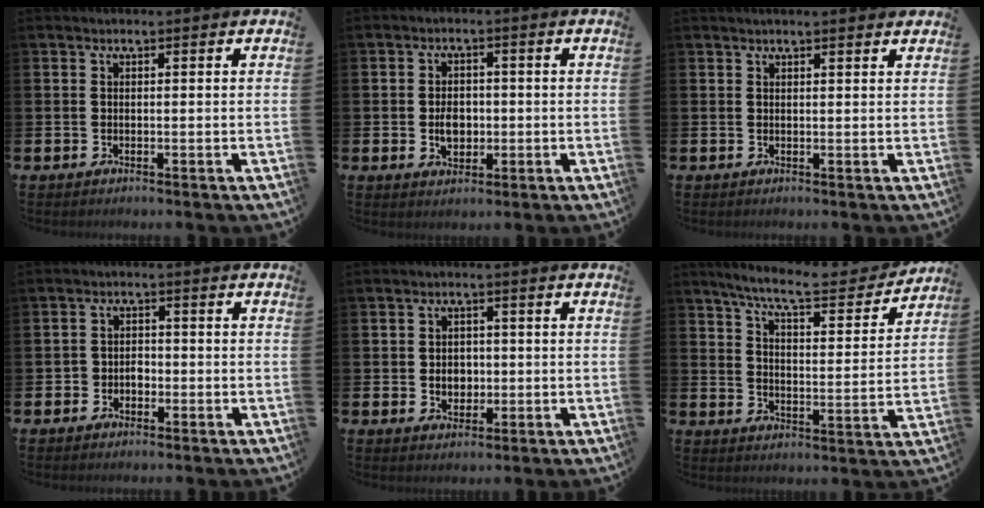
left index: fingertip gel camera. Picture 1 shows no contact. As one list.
[{"total": 3.6, "force": [-0.3, 2.6, 2.4], "torque": [-0.037, 0.003, -0.010]}, {"total": 1.4, "force": [1.4, 0.0, 0.4], "torque": [-0.001, -0.006, 0.024]}, {"total": 2.1, "force": [-1.1, 1.8, 0.5], "torque": [-0.010, 0.004, -0.026]}, {"total": 2.7, "force": [0.0, 2.4, 1.3], "torque": [-0.012, 0.003, -0.009]}, {"total": 8.2, "force": [7.3, 1.1, 3.6], "torque": [-0.095, -0.043, 0.124]}]